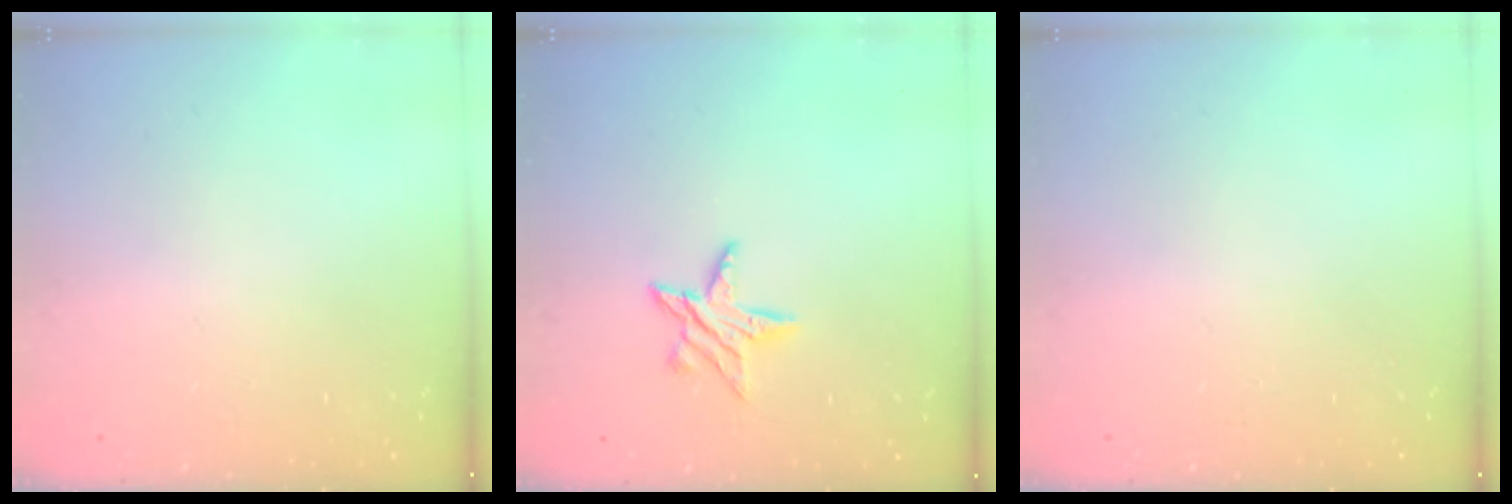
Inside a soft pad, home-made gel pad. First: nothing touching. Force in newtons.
{"total": 7.6, "press": 7.6, "slide": 0.3}
{"total": 0.0}